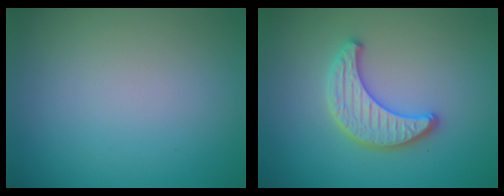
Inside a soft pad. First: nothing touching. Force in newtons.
{"total": 3.5, "press": 3.4, "slide": 0.7}